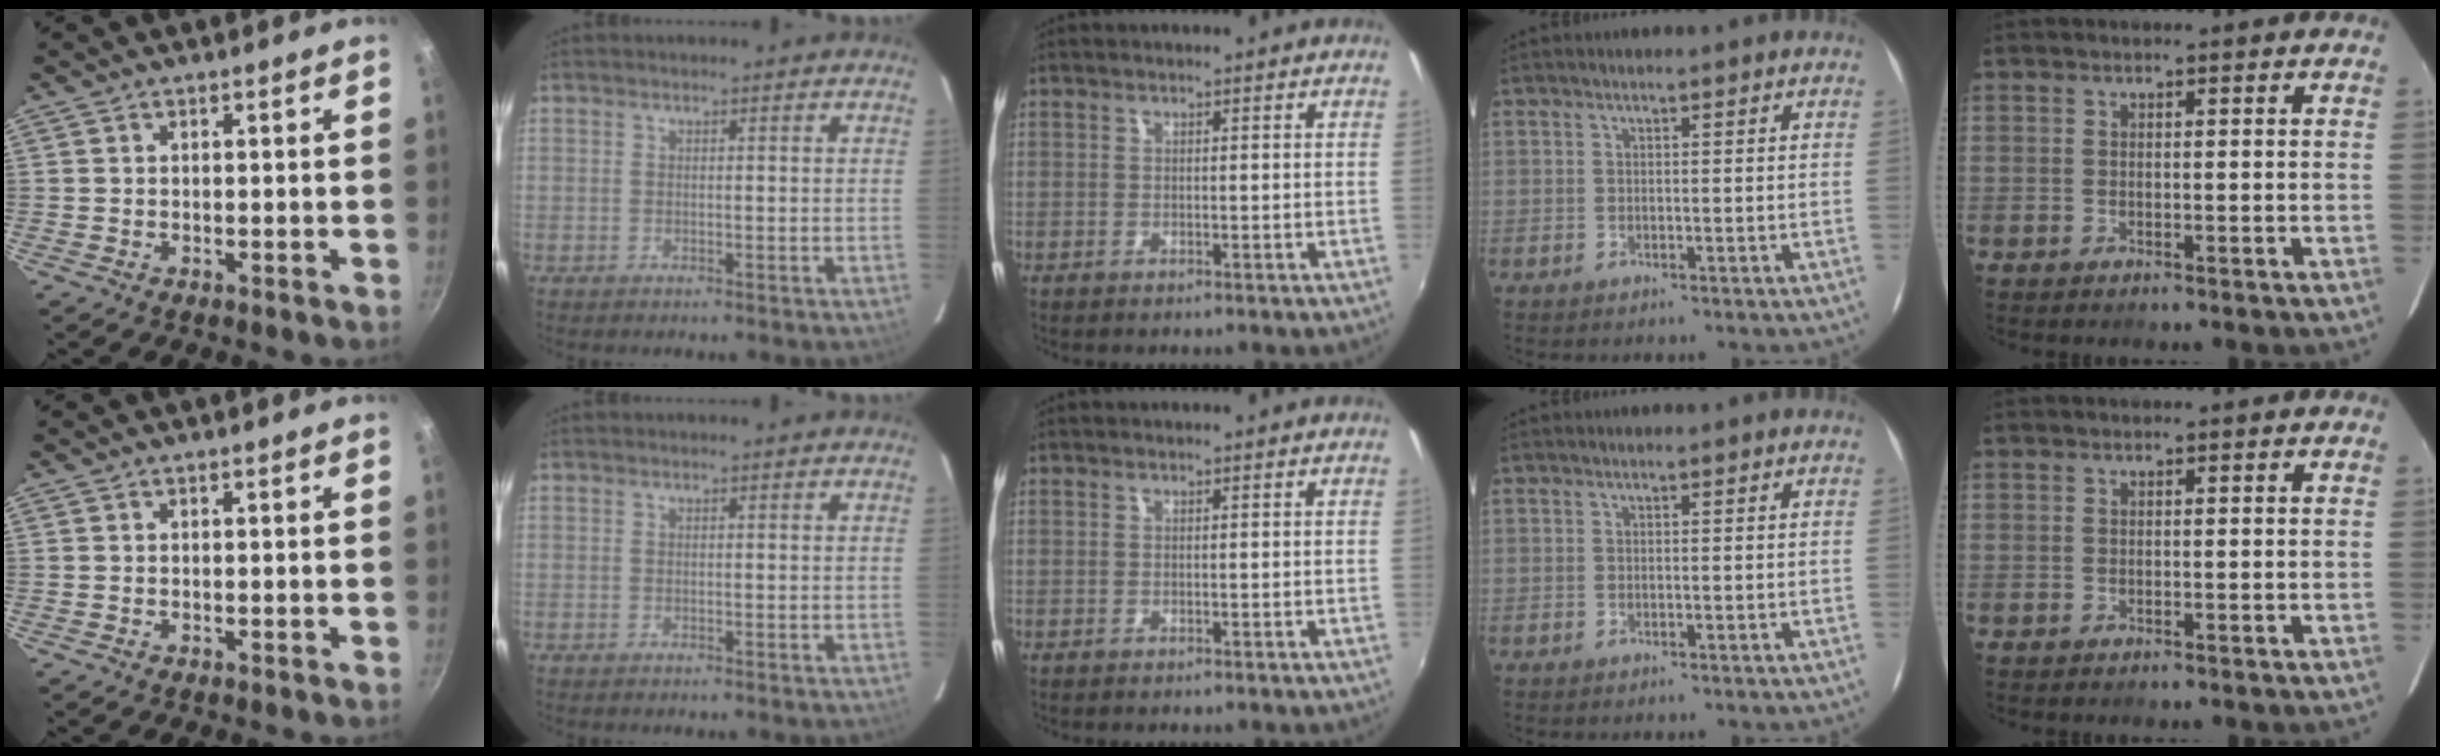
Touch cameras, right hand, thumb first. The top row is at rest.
{}